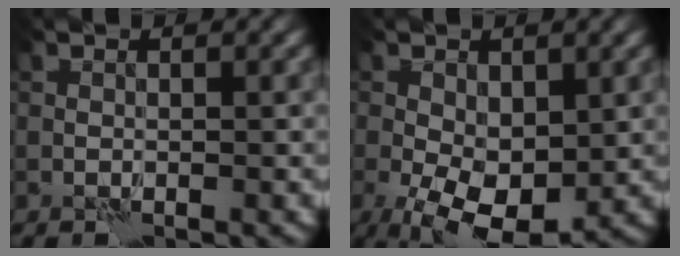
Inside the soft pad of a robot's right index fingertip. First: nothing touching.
{"total": 8.2, "force": [-2.2, 4.6, 6.5], "torque": [-0.125, -0.020, -0.036]}